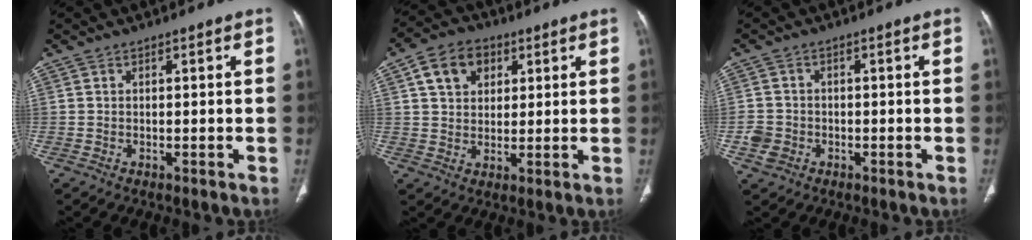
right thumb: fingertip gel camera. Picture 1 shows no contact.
{"total": 8.8, "force": [3.3, 6.7, 4.7], "torque": [-0.050, -0.001, 0.054]}
{"total": 4.0, "force": [-1.5, 3.4, 1.4], "torque": [-0.022, 0.013, -0.029]}